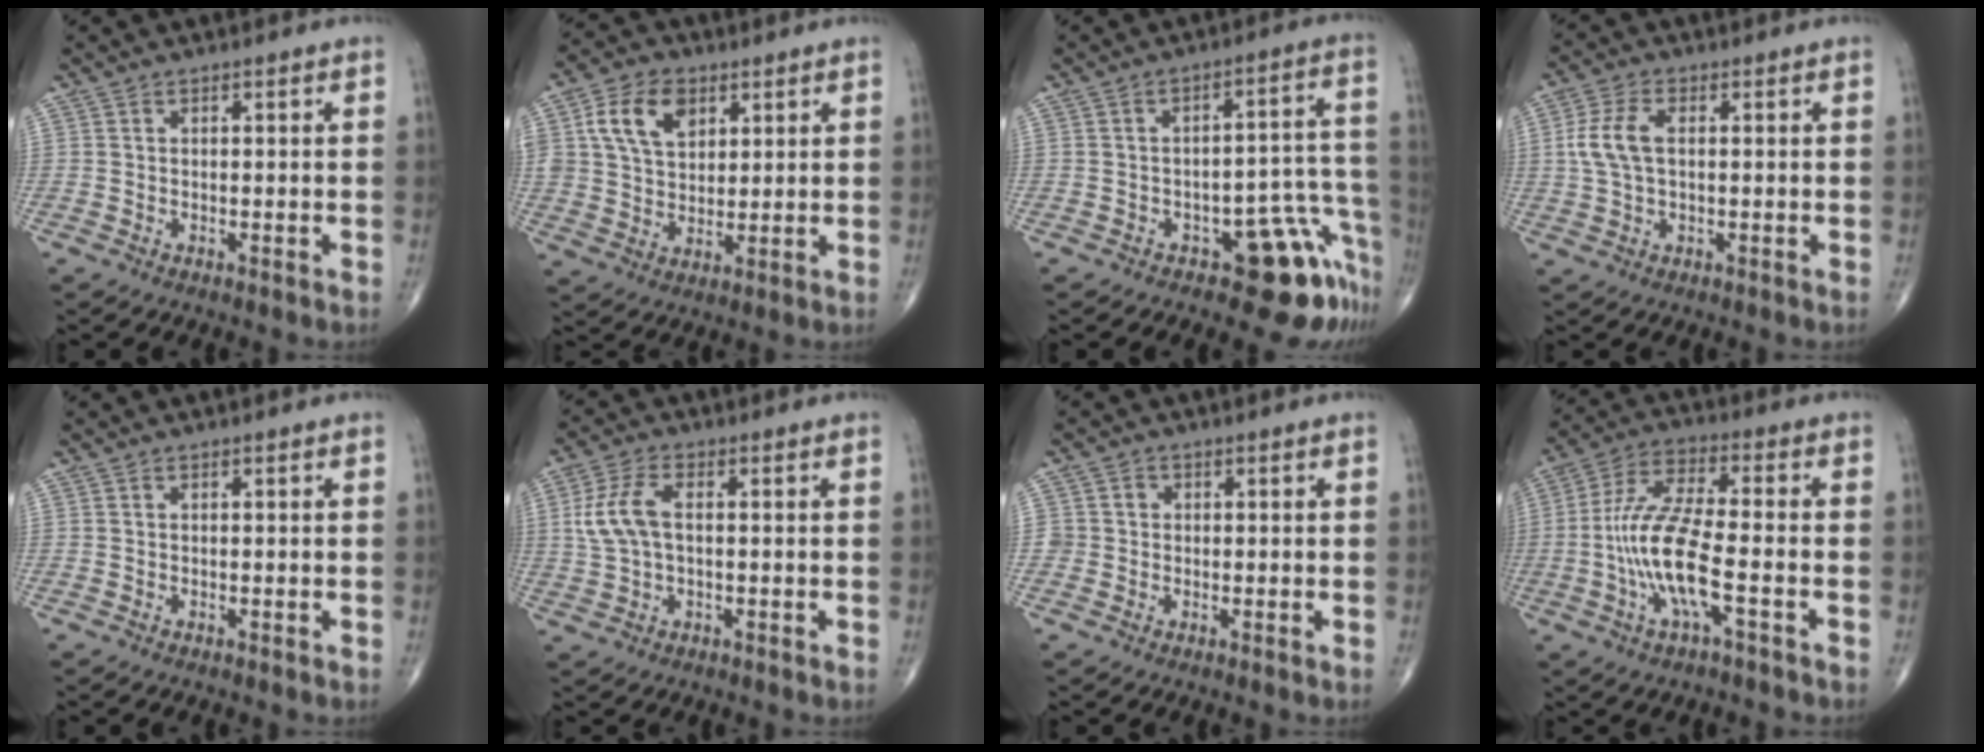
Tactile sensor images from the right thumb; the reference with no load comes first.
{"total": 10.7, "force": [4.1, 7.3, 6.7], "torque": [-0.103, -0.006, 0.076]}
{"total": 12.1, "force": [-7.7, 5.2, 7.8], "torque": [-0.037, 0.088, -0.100]}
{"total": 6.6, "force": [0.7, 3.7, 5.4], "torque": [-0.125, 0.011, 0.013]}
{"total": 0.0}
{"total": 7.4, "force": [0.7, 3.9, 6.2], "torque": [-0.143, 0.015, 0.014]}
{"total": 2.3, "force": [0.0, 2.3, 0.2], "torque": [0.015, 0.007, -0.003]}
{"total": 13.2, "force": [-3.3, 3.5, 12.3], "torque": [-0.267, 0.029, -0.066]}